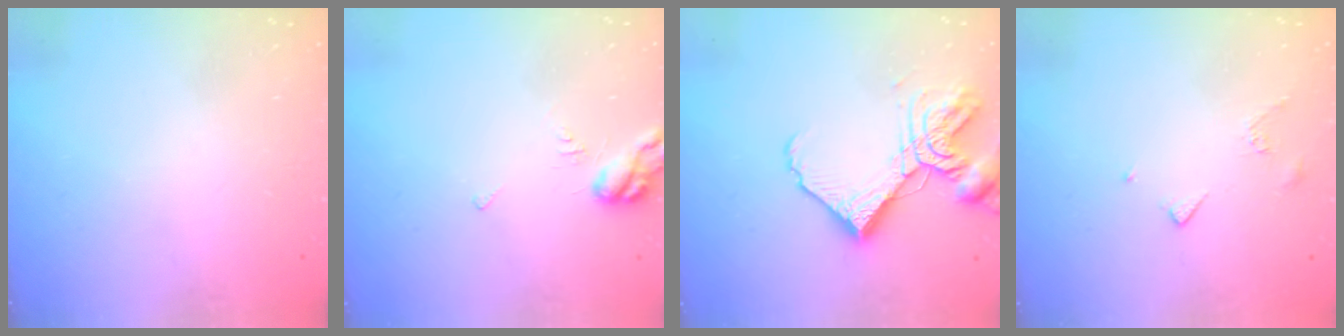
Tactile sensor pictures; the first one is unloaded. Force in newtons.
{"total": 5.2, "press": 5.1, "slide": 0.6}
{"total": 14.2, "press": 14.2, "slide": 1.6}
{"total": 3.5, "press": 3.4, "slide": 0.7}